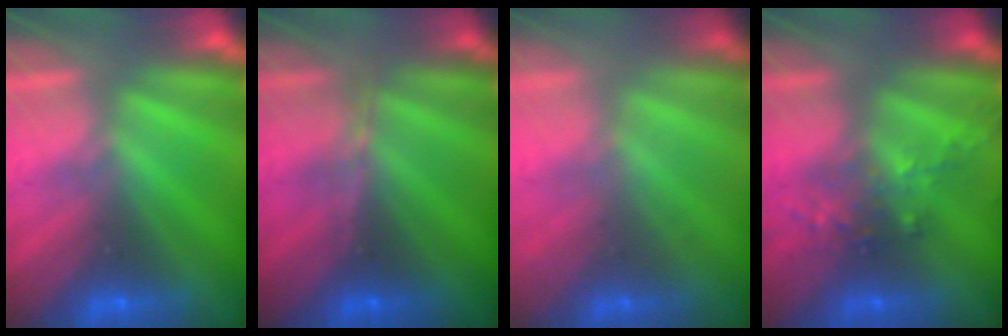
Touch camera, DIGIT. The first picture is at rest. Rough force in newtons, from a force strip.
{"total": 2.9}
{"total": 1.5}
{"total": 2.6}